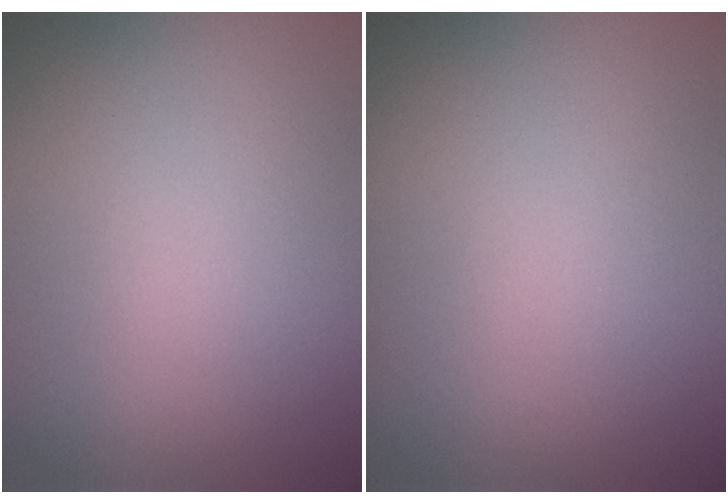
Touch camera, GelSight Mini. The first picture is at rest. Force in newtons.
{"total": 0.0}